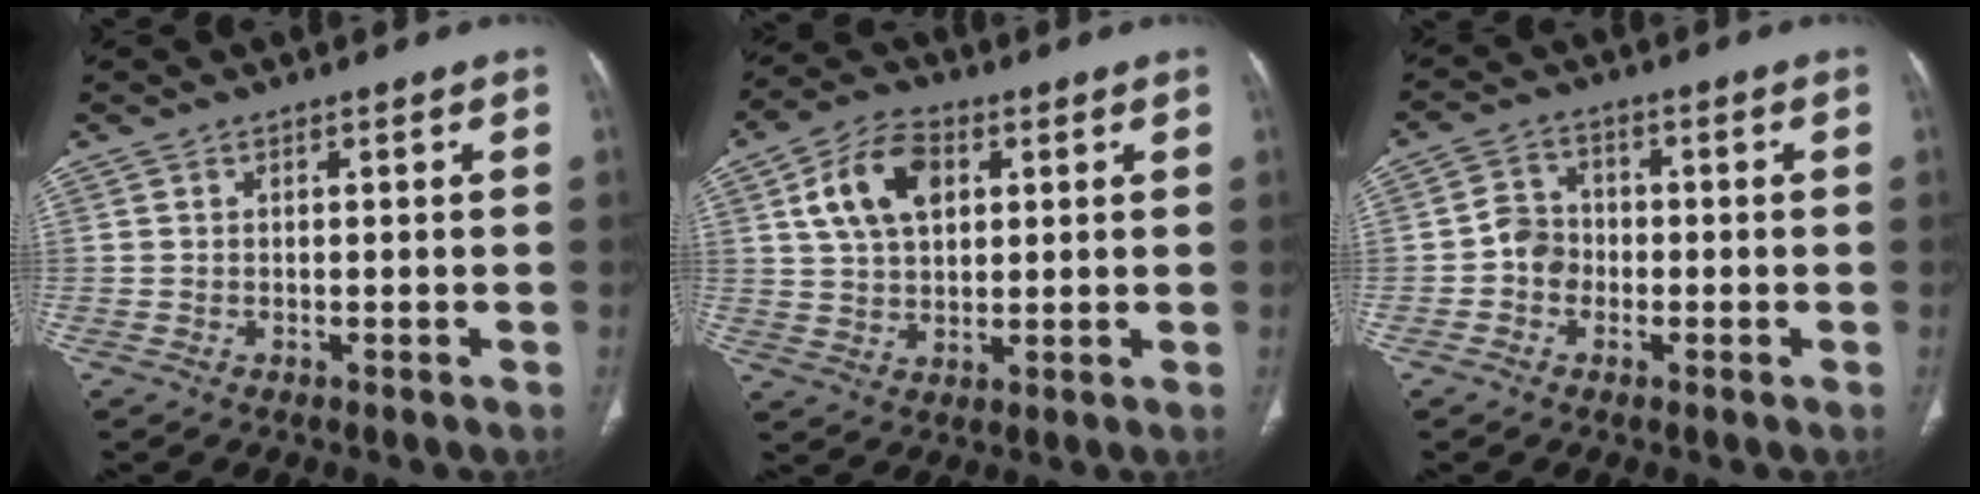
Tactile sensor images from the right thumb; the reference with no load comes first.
{"total": 11.5, "force": [3.7, 7.4, 8.1], "torque": [-0.133, 0.003, 0.065]}
{"total": 4.8, "force": [-1.2, 4.3, 1.9], "torque": [-0.013, 0.017, -0.031]}